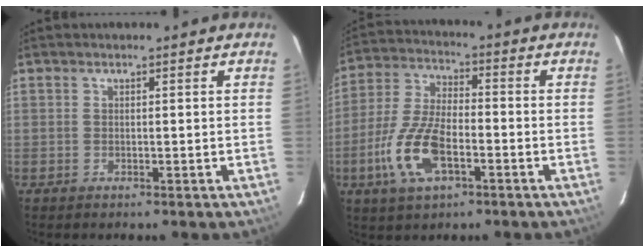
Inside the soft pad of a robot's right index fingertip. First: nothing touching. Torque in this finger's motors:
{"motor_torque": [1.22, -0.92, 0.34, 0.14]}